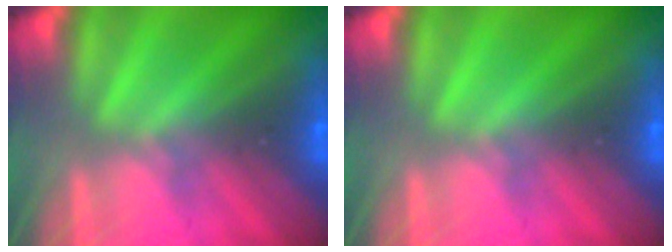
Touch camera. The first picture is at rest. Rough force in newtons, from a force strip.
{"total": 0.0}